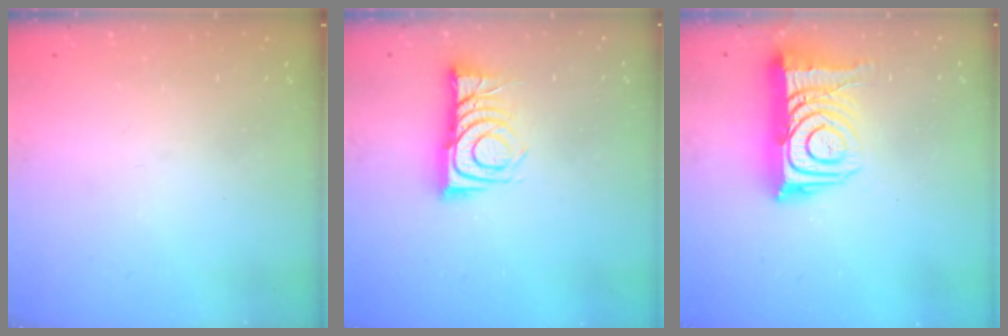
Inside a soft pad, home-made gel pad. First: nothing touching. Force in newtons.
{"total": 9.9, "press": 9.9, "slide": 0.4}
{"total": 15.7, "press": 15.6, "slide": 1.2}